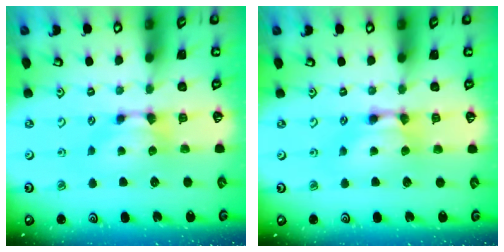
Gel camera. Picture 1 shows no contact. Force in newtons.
{"total": 1.6, "press": 1.4, "slide": 0.6}